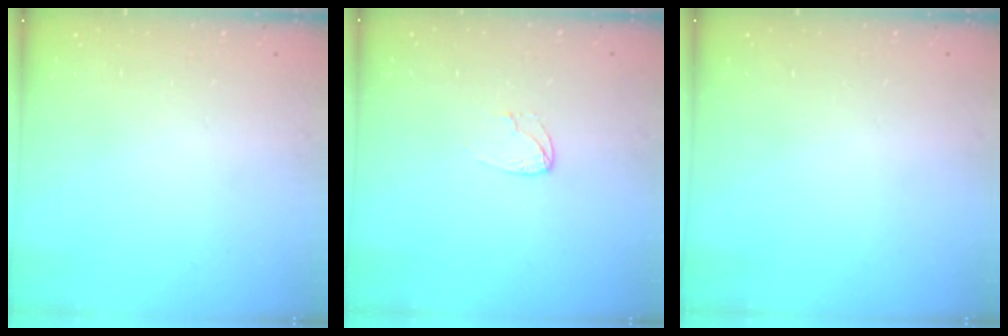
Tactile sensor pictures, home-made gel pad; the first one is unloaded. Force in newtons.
{"total": 3.7, "press": 3.6, "slide": 0.3}
{"total": 0.0}